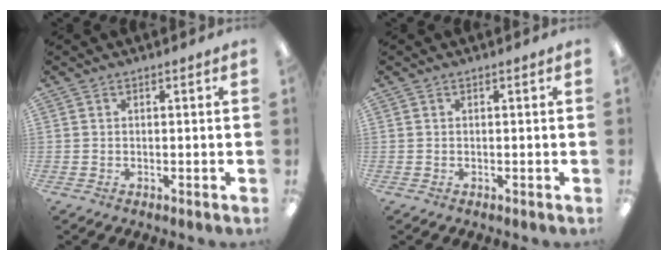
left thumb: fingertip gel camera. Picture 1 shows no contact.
{"total": 0.0}